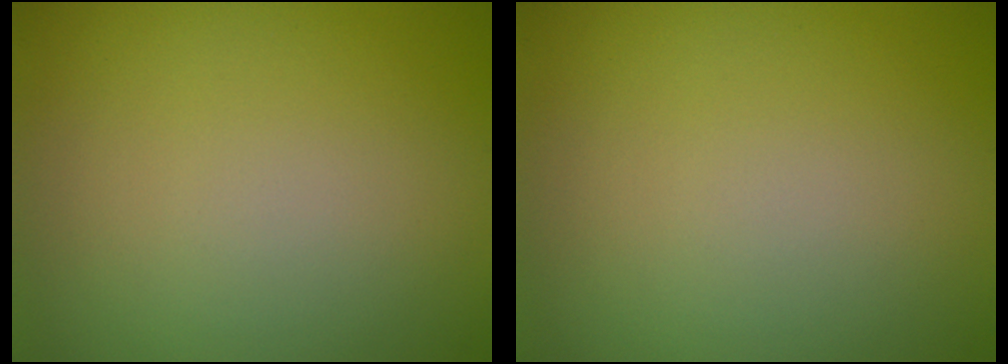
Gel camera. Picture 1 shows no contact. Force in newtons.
{"total": 0.0}